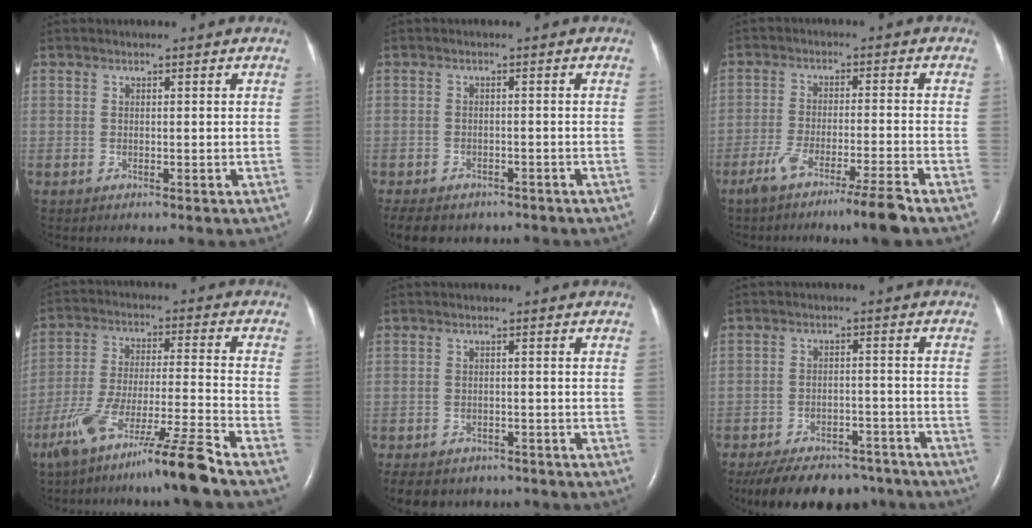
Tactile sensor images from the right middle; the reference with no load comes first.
{"total": 11.7, "force": [-8.8, 6.1, 4.6], "torque": [-0.111, -0.009, -0.109]}
{"total": 7.6, "force": [-5.5, -1.0, 5.1], "torque": [-0.092, -0.017, -0.101]}
{"total": 13.9, "force": [-10.3, -1.7, 9.2], "torque": [-0.171, -0.024, -0.183]}
{"total": 12.6, "force": [-9.4, 7.2, 4.4], "torque": [-0.116, -0.010, -0.111]}
{"total": 16.5, "force": [-13.5, 7.1, 6.4], "torque": [-0.131, -0.005, -0.183]}